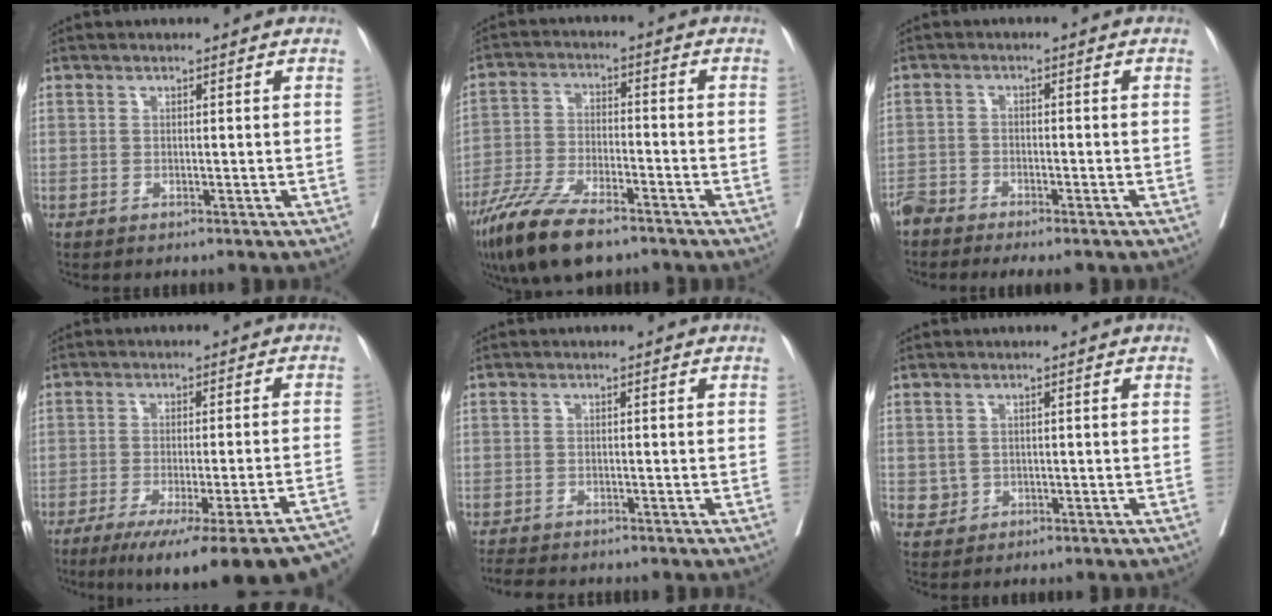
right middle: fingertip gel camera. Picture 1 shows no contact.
{"total": 12.6, "force": [-9.1, 3.4, 8.0], "torque": [-0.153, -0.027, -0.166]}
{"total": 5.7, "force": [-5.2, 0.8, 2.2], "torque": [-0.029, -0.004, -0.088]}
{"total": 23.5, "force": [-19.5, 0.9, 13.0], "torque": [-0.101, -0.032, -0.247]}
{"total": 3.4, "force": [-3.1, 1.2, 1.0], "torque": [-0.017, -0.010, -0.048]}
{"total": 1.4, "force": [0.0, 1.3, 0.3], "torque": [-0.004, 0.002, 0.003]}